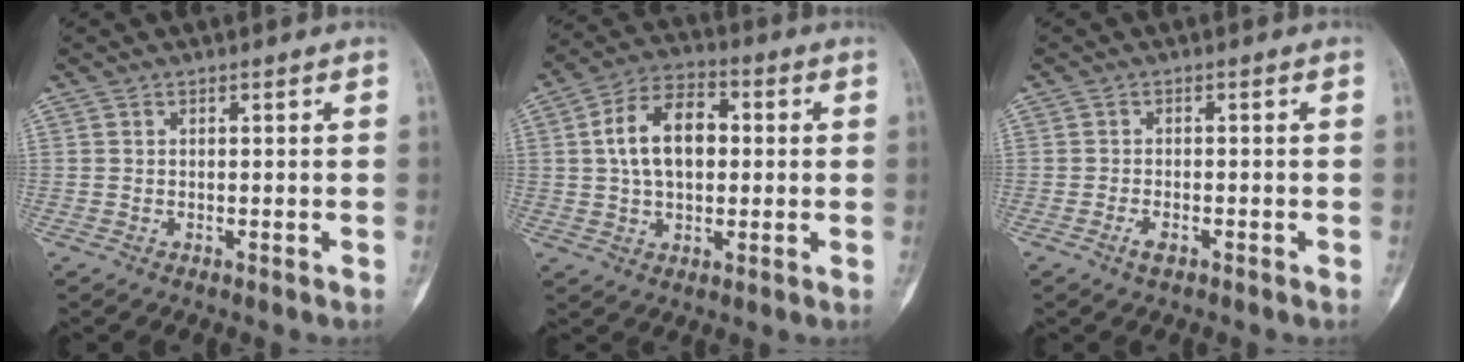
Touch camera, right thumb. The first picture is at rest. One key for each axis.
{"total": 12.2, "fx": 1.5, "fy": 7.6, "fz": 9.4, "tx": -0.151, "ty": 0.019, "tz": 0.020}
{"total": 2.0, "fx": -1.2, "fy": 0.8, "fz": 1.4, "tx": -0.031, "ty": 0.002, "tz": -0.024}